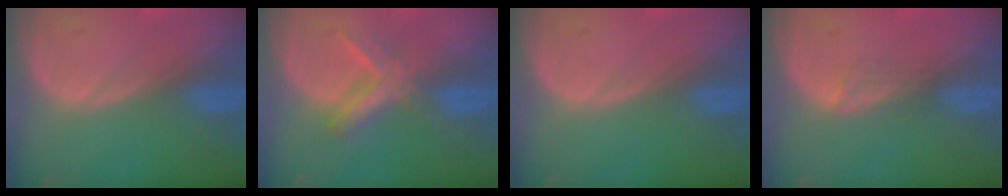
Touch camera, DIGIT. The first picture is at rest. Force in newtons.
{"total": 5.5, "press": 5.4, "slide": 1.1}
{"total": 0.0}
{"total": 2.0, "press": 1.6, "slide": 1.3}